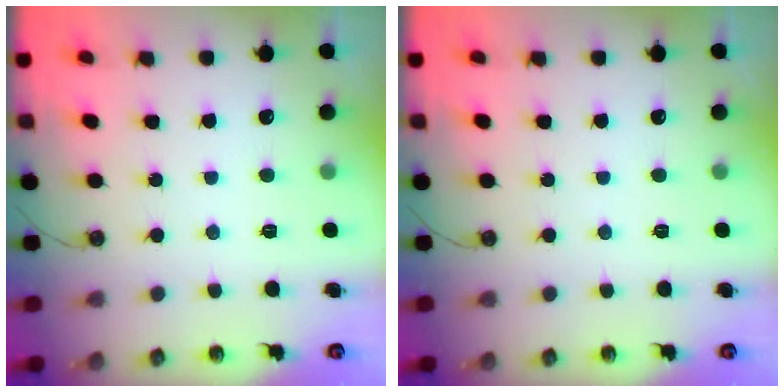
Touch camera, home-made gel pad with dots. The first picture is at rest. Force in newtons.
{"total": 0.0}